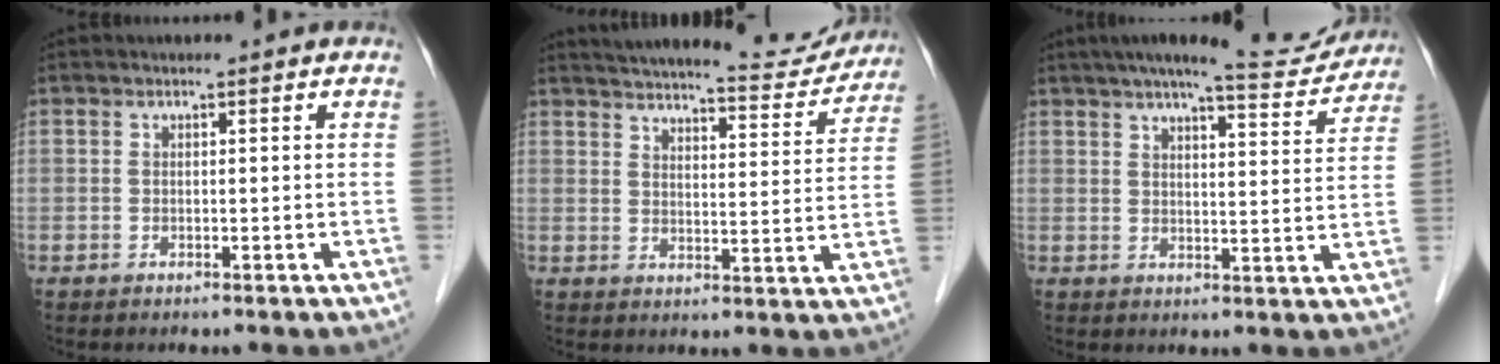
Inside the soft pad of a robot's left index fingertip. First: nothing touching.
{"total": 18.2, "force": [17.2, 2.8, 5.1], "torque": [-0.068, -0.024, 0.217]}
{"total": 13.0, "force": [11.8, 1.5, 5.2], "torque": [-0.070, -0.002, 0.146]}